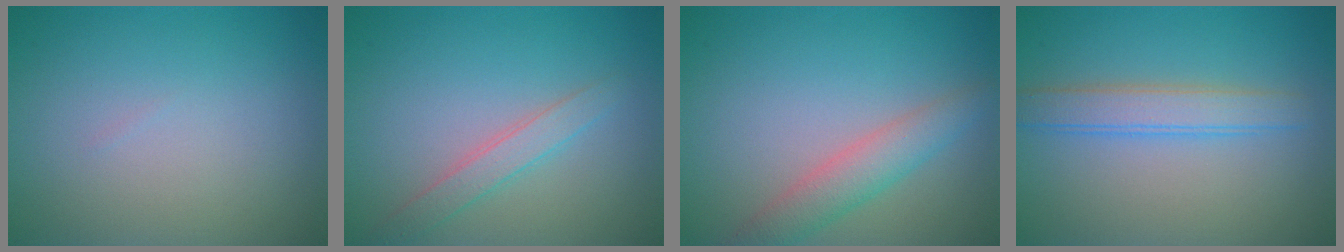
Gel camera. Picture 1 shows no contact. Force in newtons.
{"total": 2.0, "press": 2.0, "slide": 0.1}
{"total": 3.2, "press": 3.2, "slide": 0.1}
{"total": 3.0, "press": 3.0, "slide": 0.0}